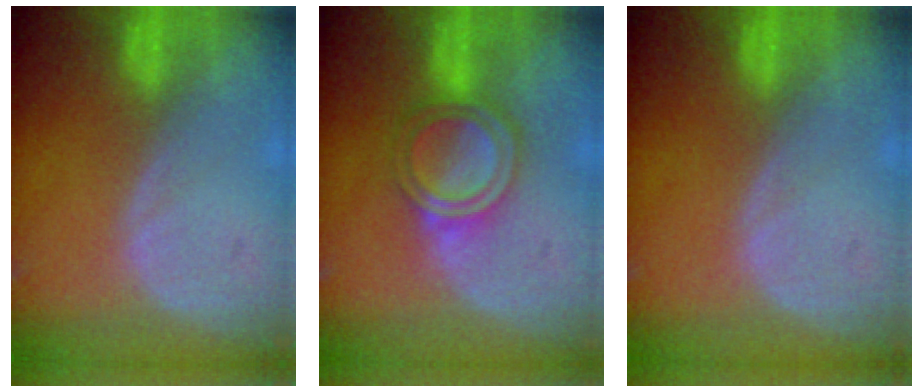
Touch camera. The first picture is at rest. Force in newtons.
{"total": 6.0, "press": 5.4, "slide": 2.7}
{"total": 0.0}